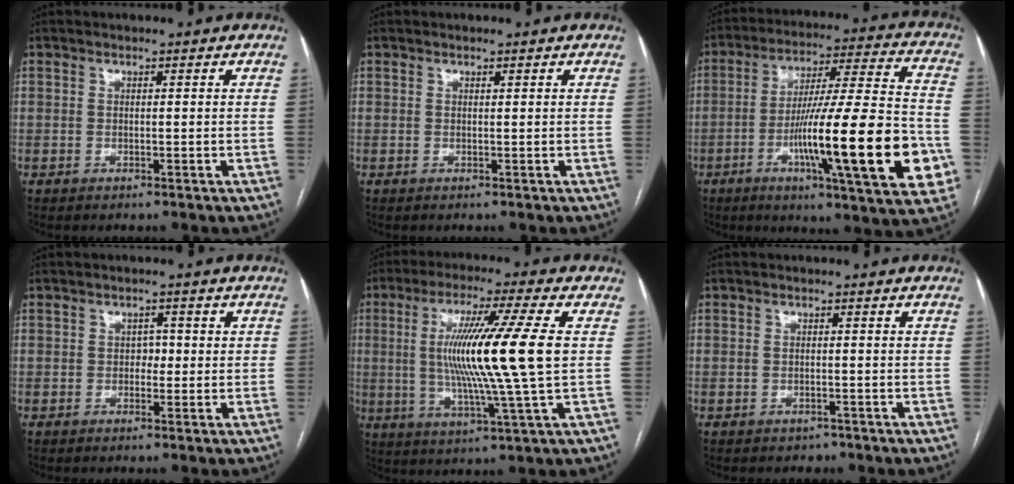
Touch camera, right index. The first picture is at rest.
{"total": 0.0}
{"total": 25.1, "force": [-7.2, 1.9, 24.0], "torque": [-0.325, -0.011, -0.109]}
{"total": 1.9, "force": [0.0, 1.5, 1.1], "torque": [-0.008, 0.008, -0.003]}
{"total": 15.8, "force": [1.5, -1.4, 15.6], "torque": [-0.295, -0.006, 0.019]}
{"total": 1.3, "force": [-1.0, 0.9, 0.1], "torque": [-0.009, 0.000, -0.014]}